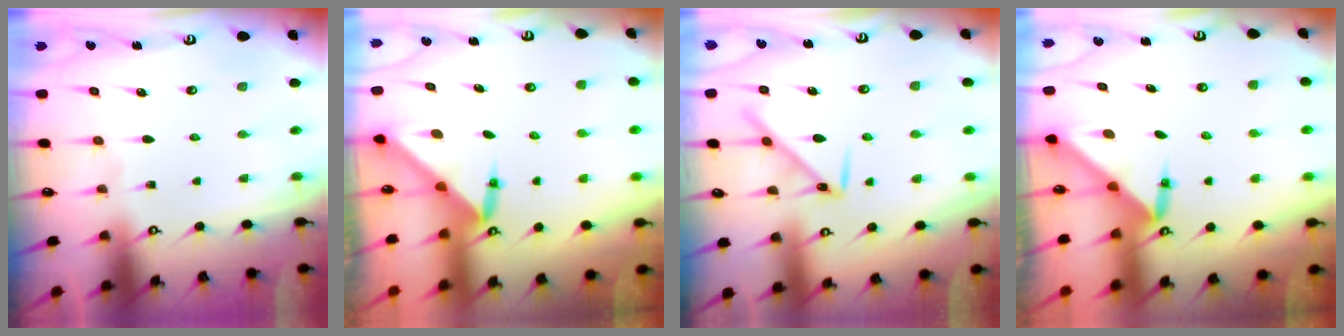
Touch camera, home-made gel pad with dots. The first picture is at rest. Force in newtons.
{"total": 3.2, "press": 3.2, "slide": 0.2}
{"total": 8.0, "press": 7.9, "slide": 1.1}
{"total": 3.0, "press": 3.0, "slide": 0.3}